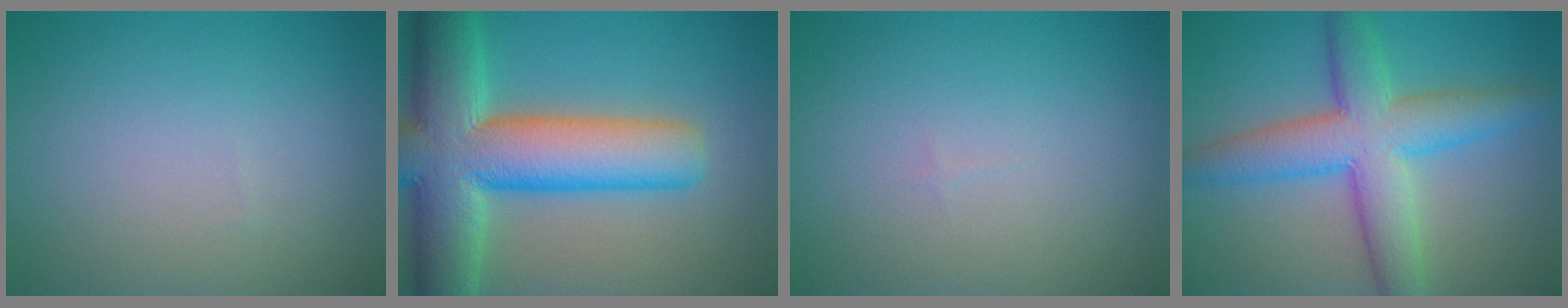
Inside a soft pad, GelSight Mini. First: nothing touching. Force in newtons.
{"total": 13.4, "press": 13.4, "slide": 0.7}
{"total": 0.0}
{"total": 7.7, "press": 7.7, "slide": 0.1}